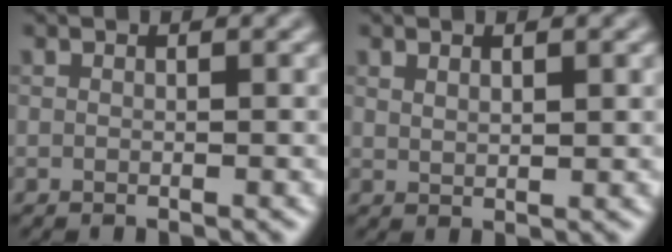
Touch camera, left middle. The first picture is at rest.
{"total": 1.3, "force": [0.9, 0.4, 0.8], "torque": [-0.018, 0.000, 0.018]}